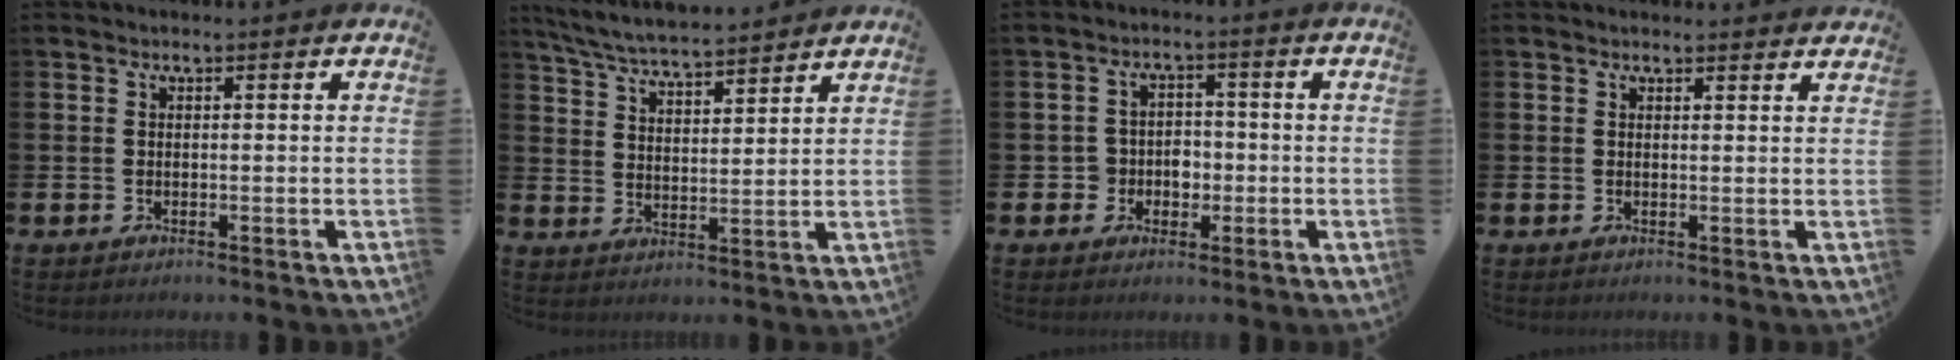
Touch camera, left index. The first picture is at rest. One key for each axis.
{"total": 6.3, "fx": 6.1, "fy": 0.4, "fz": 1.3, "tx": -0.048, "ty": -0.037, "tz": 0.107}
{"total": 3.4, "fx": -1.0, "fy": 3.2, "fz": 0.6, "tx": -0.012, "ty": 0.001, "tz": -0.029}
{"total": 1.3, "fx": 1.3, "fy": 0.2, "fz": 0.0, "tx": 0.013, "ty": -0.008, "tz": 0.020}